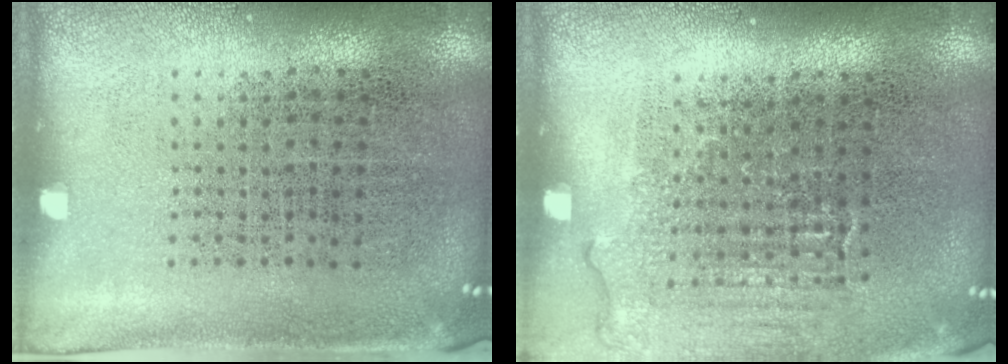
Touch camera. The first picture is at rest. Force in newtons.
{"total": 1.0, "press": 1.0, "slide": 0.3}